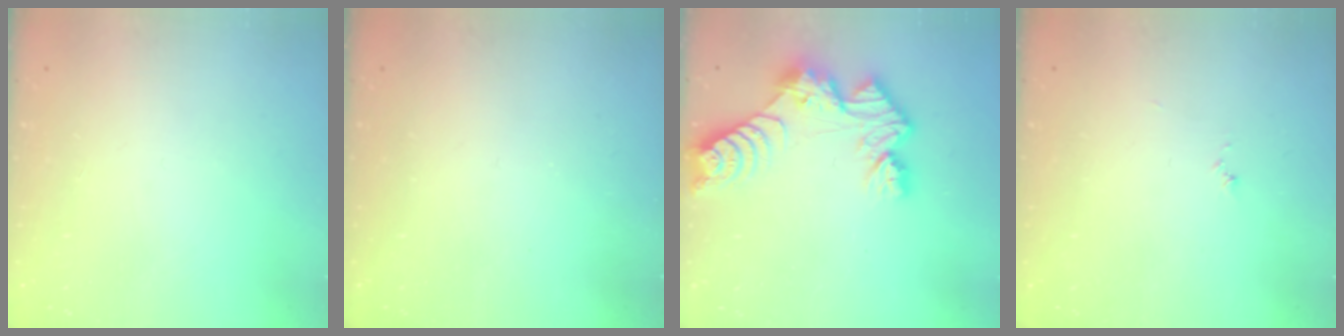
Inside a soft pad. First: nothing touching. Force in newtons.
{"total": 0.0}
{"total": 10.3, "press": 10.3, "slide": 1.0}
{"total": 3.8, "press": 3.8, "slide": 0.4}